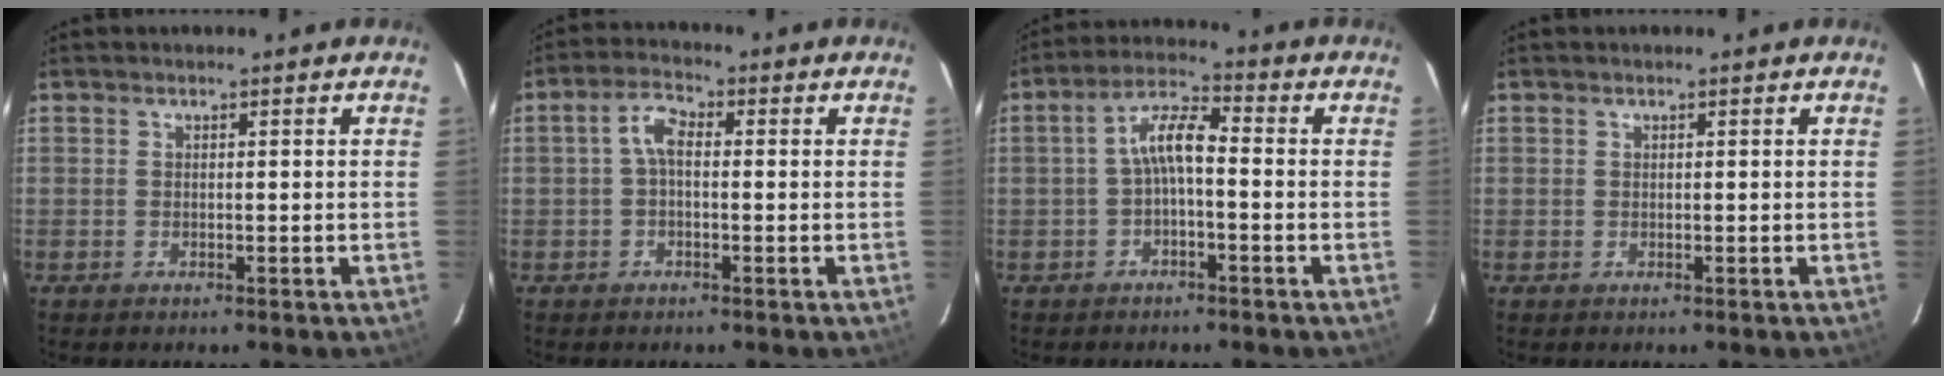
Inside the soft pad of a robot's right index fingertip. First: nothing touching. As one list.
[{"total": 3.8, "force": [-0.1, 2.1, 3.2], "torque": [-0.065, 0.016, -0.002]}, {"total": 5.8, "force": [-1.2, 1.9, 5.4], "torque": [-0.114, 0.021, -0.024]}, {"total": 0.5, "force": [0.0, 0.5, -0.1], "torque": [0.006, 0.002, -0.002]}]